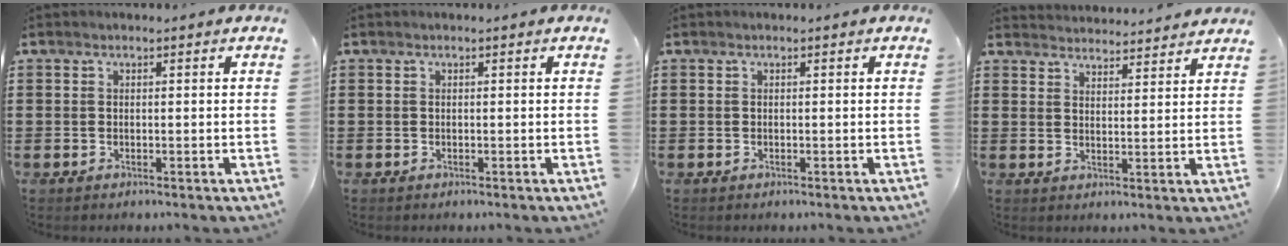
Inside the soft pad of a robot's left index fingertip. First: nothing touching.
{"total": 0.0}
{"total": 0.0}
{"total": 3.4, "force": [3.3, -0.1, -0.2], "torque": [0.002, -0.020, 0.060]}